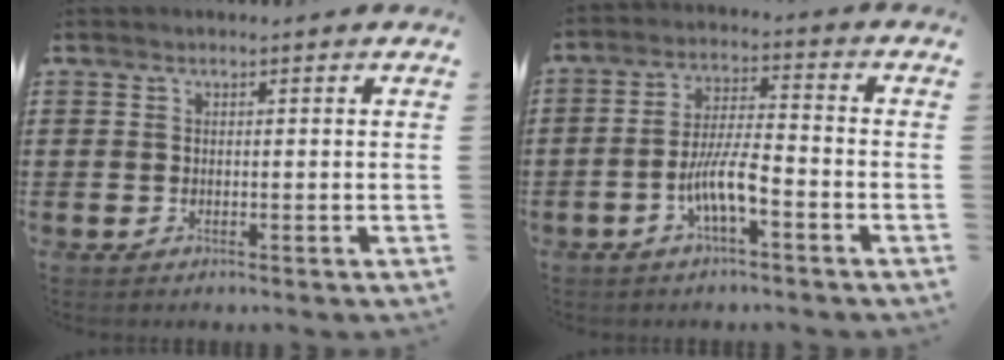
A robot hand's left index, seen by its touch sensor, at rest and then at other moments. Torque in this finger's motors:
{"motor_torque": [1.29, 0.85, 0.30, 0.09]}